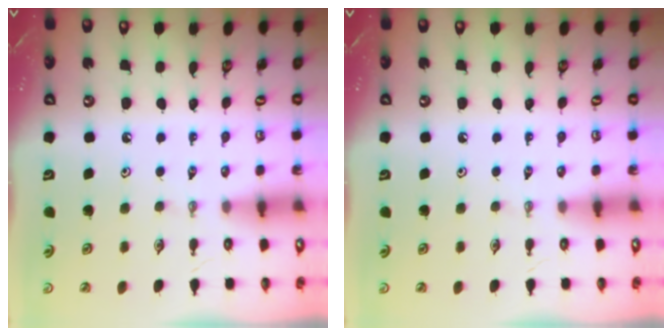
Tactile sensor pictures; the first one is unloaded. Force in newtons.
{"total": 0.0}